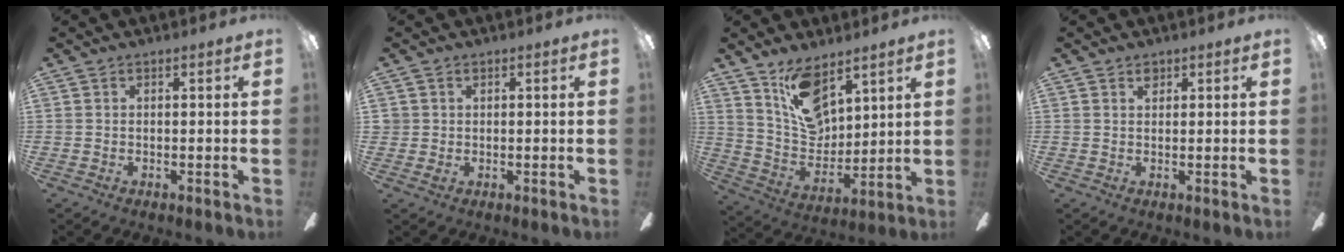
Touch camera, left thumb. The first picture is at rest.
{"total": 1.8, "force": [0.3, 1.7, 0.6], "torque": [-0.002, 0.001, 0.004]}
{"total": 13.6, "force": [9.1, 7.4, 6.8], "torque": [-0.120, -0.043, 0.175]}
{"total": 1.3, "force": [1.0, 0.8, 0.5], "torque": [0.006, -0.006, 0.015]}